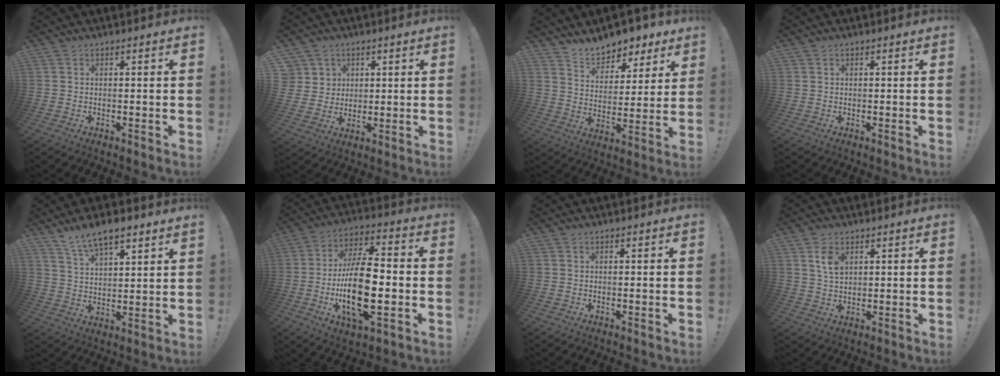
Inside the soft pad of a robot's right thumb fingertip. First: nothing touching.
{"total": 6.9, "force": [2.7, 6.3, 1.0], "torque": [-0.017, -0.020, 0.056]}
{"total": 9.7, "force": [8.7, 4.0, 1.7], "torque": [-0.030, -0.074, 0.162]}
{"total": 0.5, "force": [0.3, 0.4, 0.0], "torque": [0.005, -0.001, 0.004]}
{"total": 9.0, "force": [7.1, 3.0, 4.7], "torque": [-0.075, -0.036, 0.130]}
{"total": 20.4, "force": [-3.8, 8.7, 18.1], "torque": [-0.349, 0.005, -0.061]}
{"total": 0.0}
{"total": 6.0, "force": [2.8, 3.7, 3.7], "torque": [-0.056, -0.011, 0.051]}